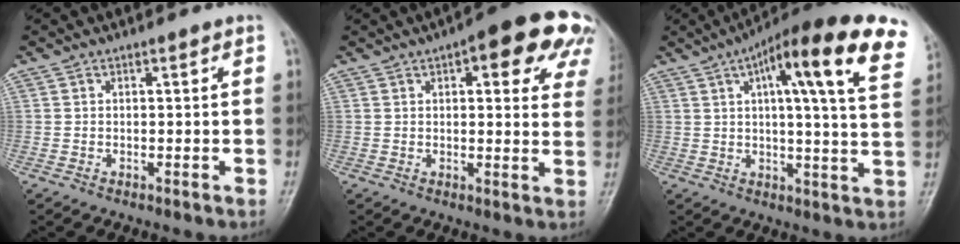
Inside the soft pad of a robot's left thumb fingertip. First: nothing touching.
{"total": 15.6, "force": [7.2, 6.0, 12.4], "torque": [-0.114, -0.010, 0.074]}
{"total": 21.3, "force": [9.9, 4.5, 18.3], "torque": [-0.248, -0.003, 0.124]}